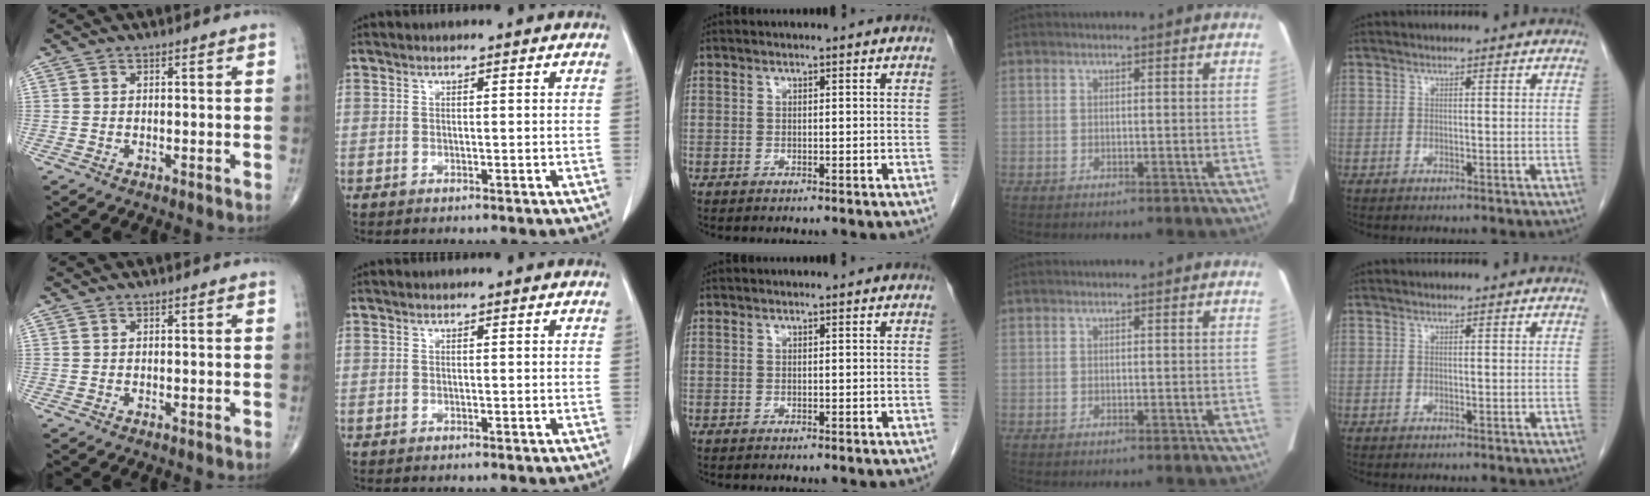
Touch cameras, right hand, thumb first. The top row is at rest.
{}